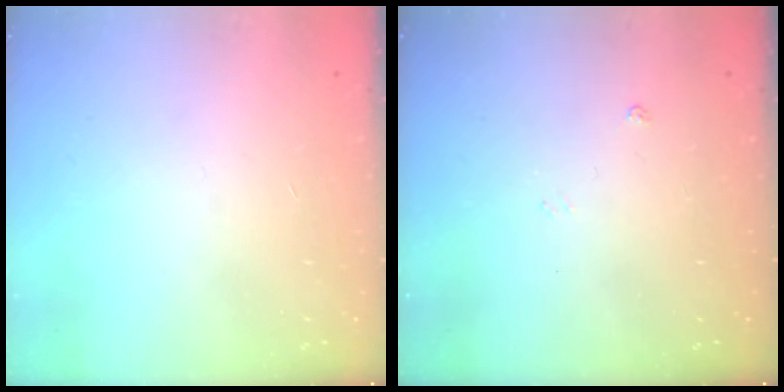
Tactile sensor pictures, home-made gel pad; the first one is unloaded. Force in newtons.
{"total": 3.4, "press": 3.3, "slide": 0.5}